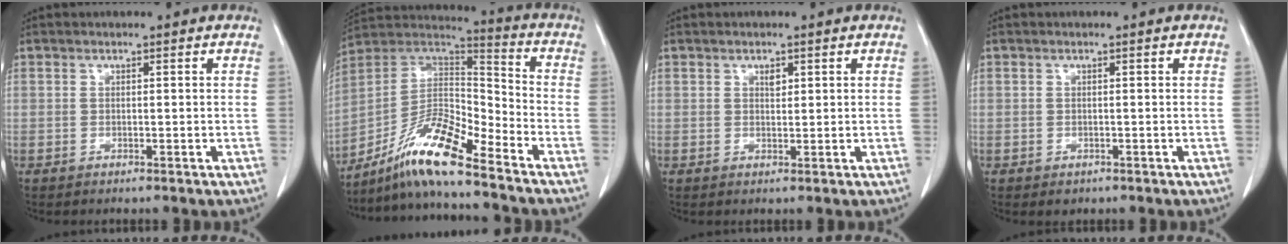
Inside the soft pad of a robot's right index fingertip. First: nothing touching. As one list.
[{"total": 13.2, "force": [-9.7, 1.4, 8.9], "torque": [-0.163, 0.019, -0.177]}, {"total": 1.4, "force": [0.8, 0.7, 0.9], "torque": [-0.012, -0.004, 0.013]}, {"total": 0.9, "force": [-0.2, 0.9, 0.2], "torque": [-0.003, 0.003, 0.003]}]